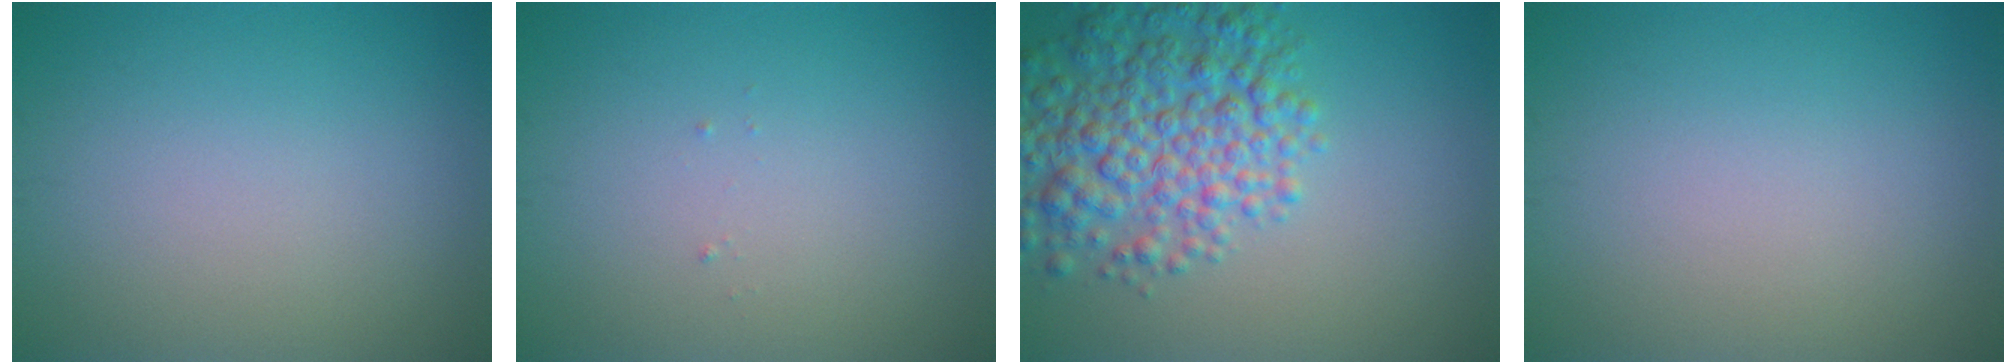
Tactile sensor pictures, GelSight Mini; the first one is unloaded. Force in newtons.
{"total": 0.0}
{"total": 7.3, "press": 7.3, "slide": 0.3}
{"total": 0.0}